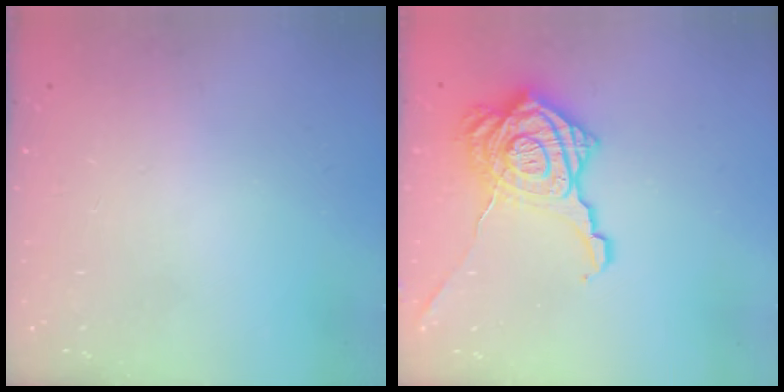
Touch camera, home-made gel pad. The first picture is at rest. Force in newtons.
{"total": 22.9, "press": 22.9, "slide": 1.3}